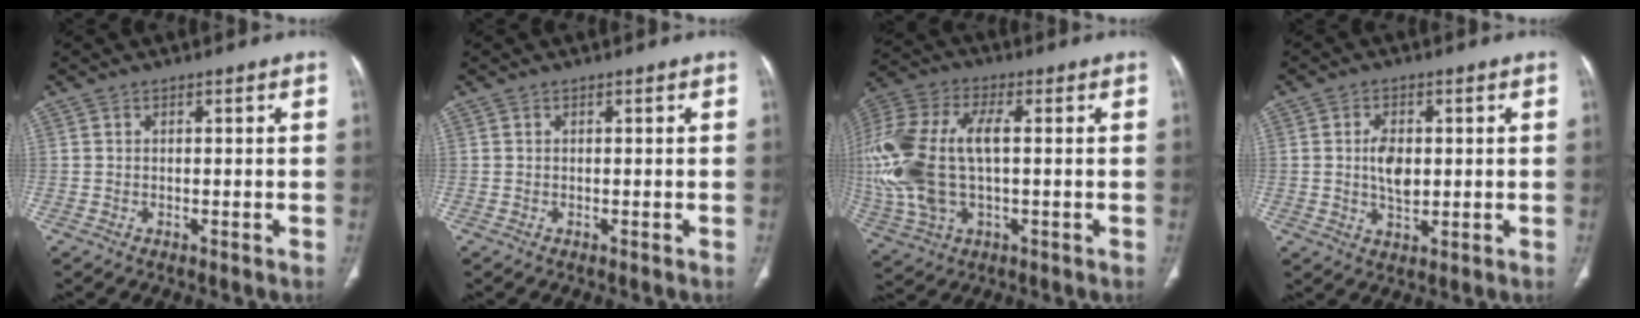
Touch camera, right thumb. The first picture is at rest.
{"total": 0.0}
{"total": 21.7, "force": [0.4, 11.4, 18.5], "torque": [-0.443, 0.008, 0.011]}
{"total": 5.6, "force": [0.4, 3.3, 4.5], "torque": [-0.075, -0.003, 0.008]}